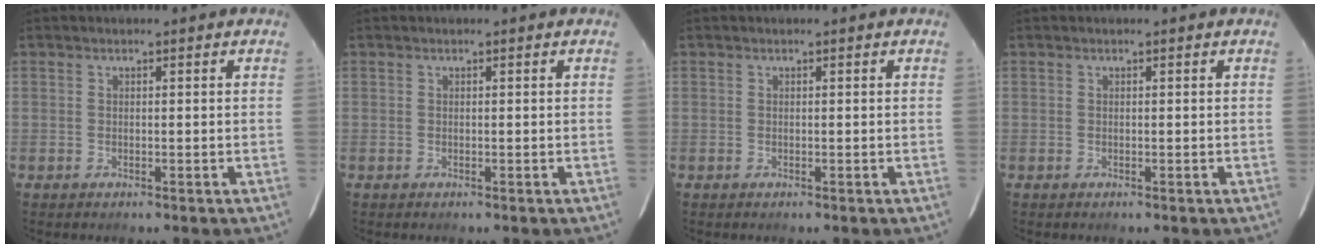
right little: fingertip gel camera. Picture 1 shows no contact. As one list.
[{"total": 0.0}, {"total": 0.0}, {"total": 0.0}]